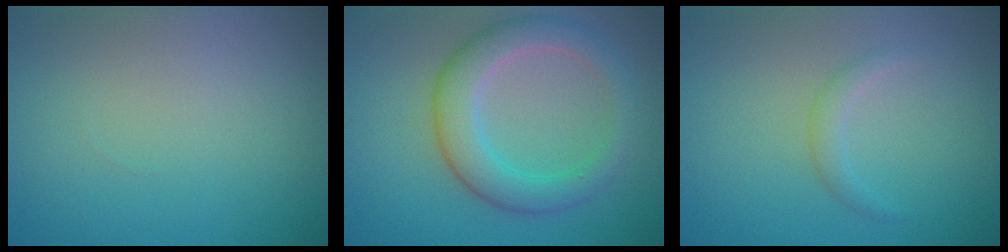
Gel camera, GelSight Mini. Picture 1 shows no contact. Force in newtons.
{"total": 4.7, "press": 4.7, "slide": 0.1}
{"total": 1.2, "press": 1.2, "slide": 0.1}